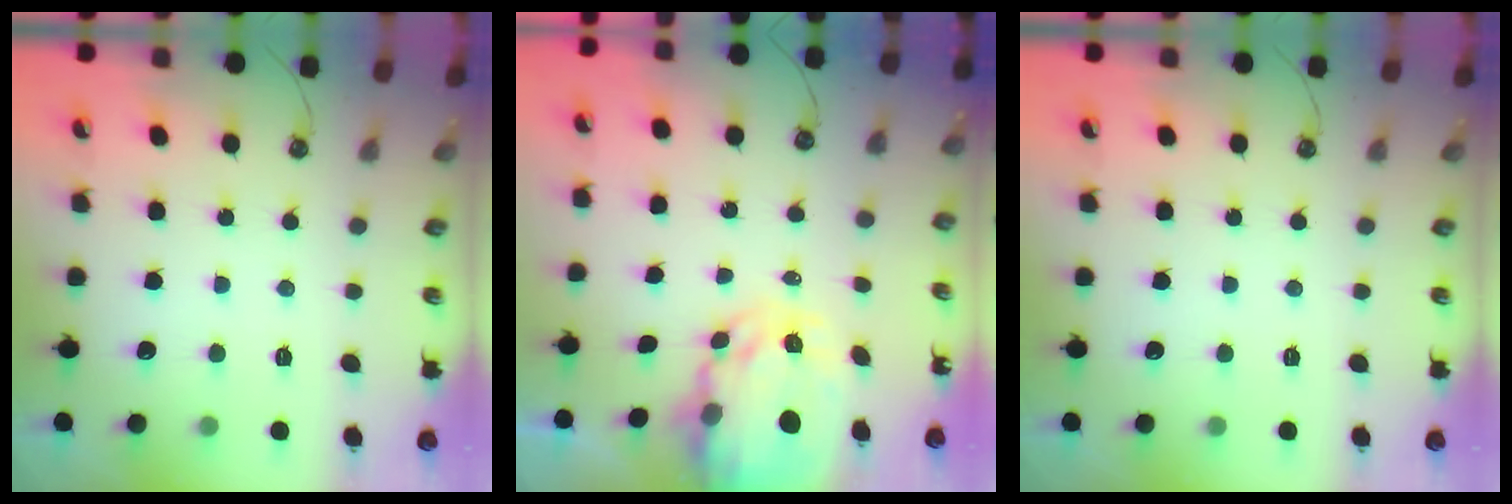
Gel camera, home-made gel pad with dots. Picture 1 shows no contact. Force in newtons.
{"total": 6.4, "press": 6.4, "slide": 0.6}
{"total": 0.0}